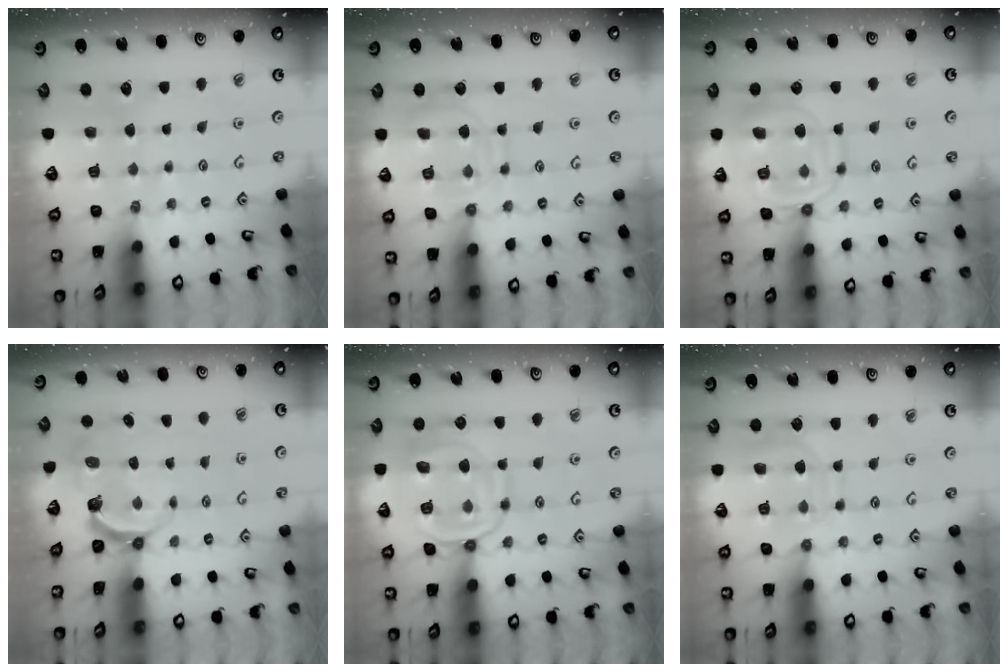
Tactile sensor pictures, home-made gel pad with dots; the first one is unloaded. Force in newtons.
{"total": 12.1, "press": 12.0, "slide": 0.9}
{"total": 13.9, "press": 13.9, "slide": 1.2}
{"total": 5.9, "press": 4.8, "slide": 3.4}
{"total": 14.2, "press": 14.2, "slide": 1.3}
{"total": 10.2, "press": 10.2, "slide": 0.9}